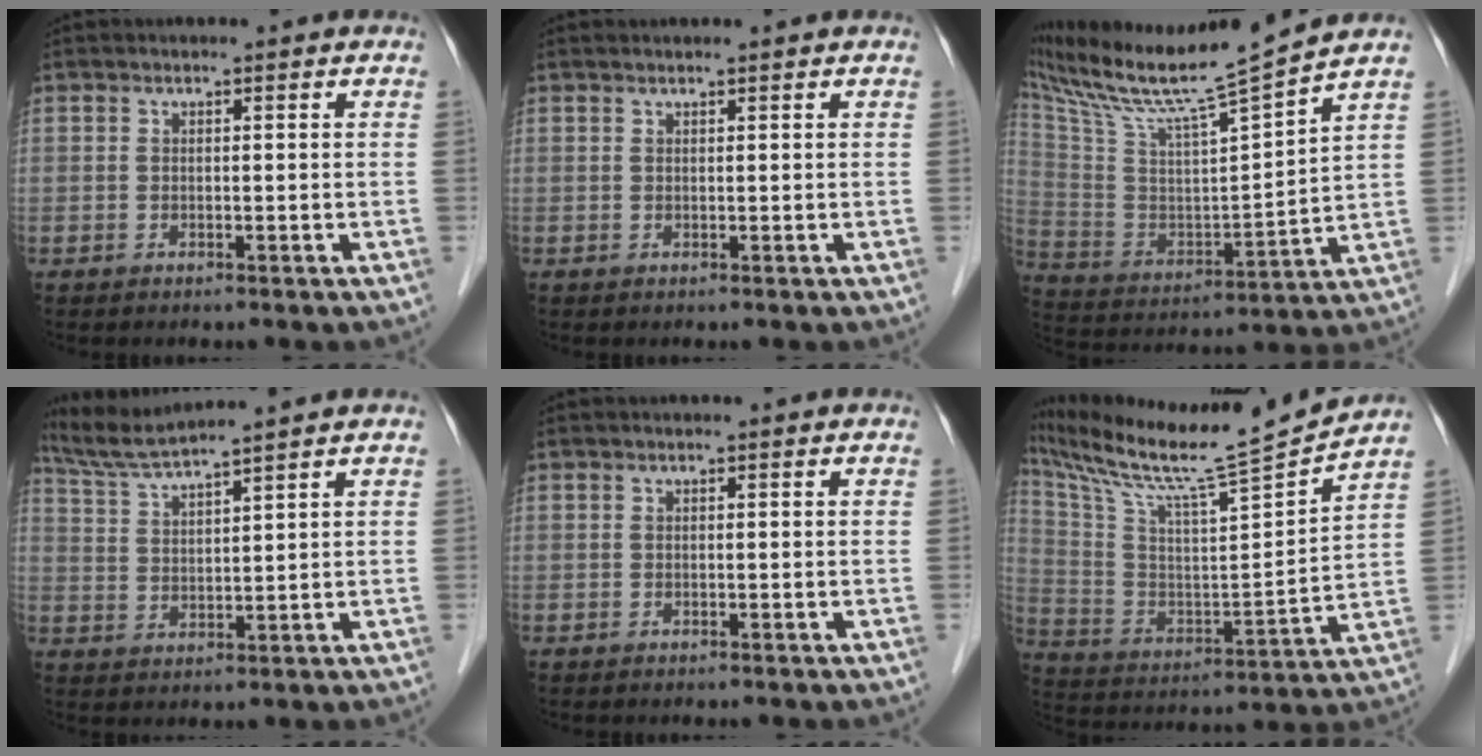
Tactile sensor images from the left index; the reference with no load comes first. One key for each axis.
{"total": 1.1, "fx": 1.0, "fy": -0.2, "fz": 0.4, "tx": -0.006, "ty": 0.010, "tz": 0.019}
{"total": 17.4, "fx": 15.2, "fy": -1.7, "fz": 8.3, "tx": -0.162, "ty": -0.019, "tz": 0.270}
{"total": 7.4, "fx": 6.6, "fy": -1.6, "fz": 2.8, "tx": -0.062, "ty": 0.011, "tz": 0.130}
{"total": 0.0}
{"total": 19.1, "fx": 17.3, "fy": -2.0, "fz": 7.8, "tx": -0.157, "ty": -0.040, "tz": 0.289}